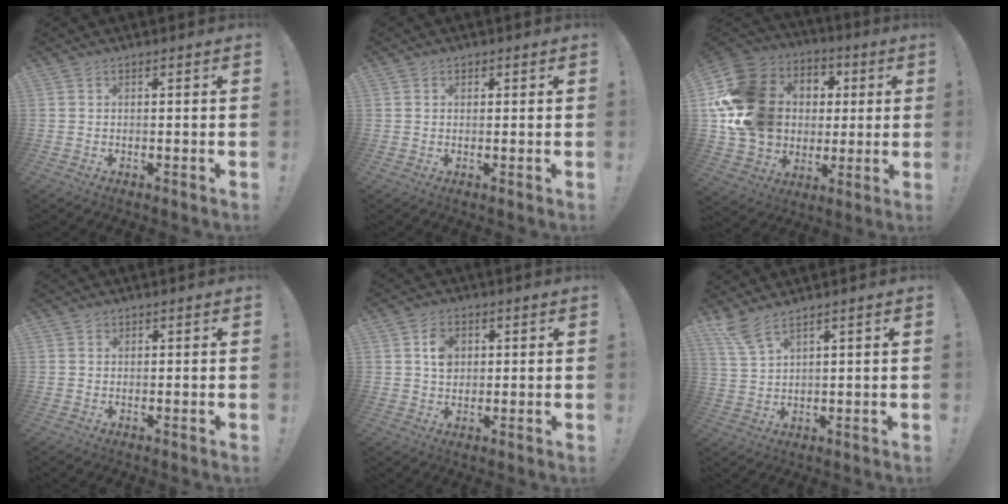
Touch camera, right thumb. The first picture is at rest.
{"total": 0.9, "force": [0.3, 0.8, 0.2], "torque": [-0.004, 0.002, 0.006]}
{"total": 21.8, "force": [2.8, 18.7, 11.0], "torque": [-0.171, -0.003, 0.091]}
{"total": 0.9, "force": [0.6, 0.6, 0.1], "torque": [0.006, -0.002, 0.010]}
{"total": 5.4, "force": [1.3, 4.3, 3.1], "torque": [-0.040, 0.000, 0.020]}
{"total": 6.1, "force": [4.5, 0.9, 4.0], "torque": [-0.081, -0.022, 0.083]}